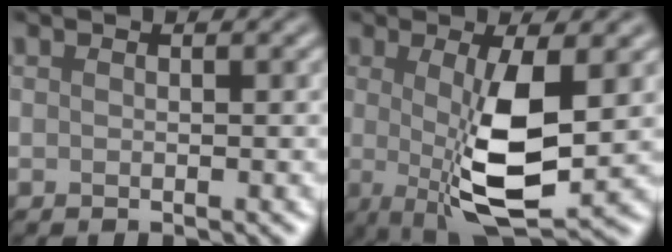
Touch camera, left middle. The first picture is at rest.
{"total": 7.8, "force": [-0.3, 2.2, 7.5], "torque": [-0.134, -0.013, -0.004]}